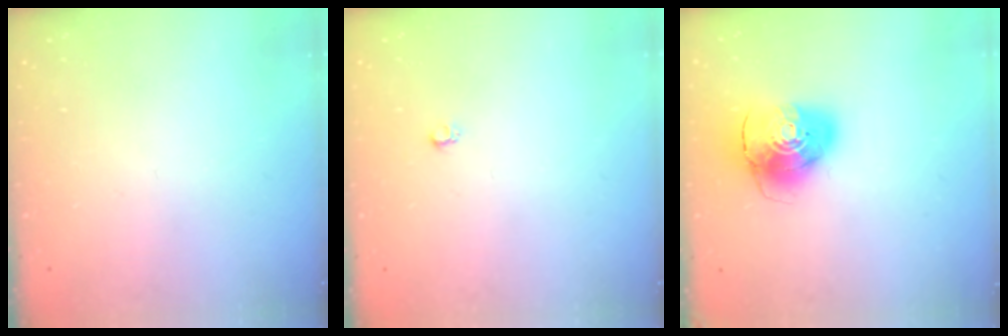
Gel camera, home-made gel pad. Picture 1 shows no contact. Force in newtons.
{"total": 2.6, "press": 2.6, "slide": 0.4}
{"total": 9.9, "press": 9.8, "slide": 1.4}